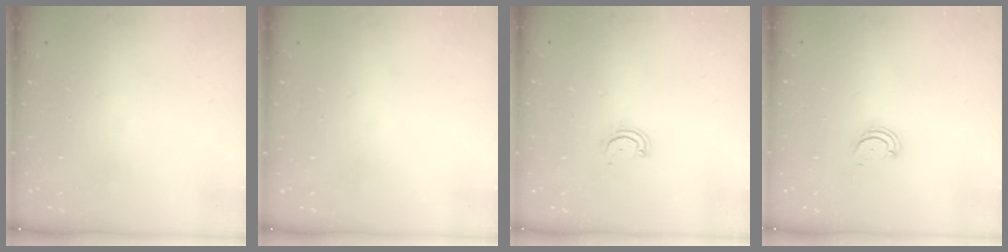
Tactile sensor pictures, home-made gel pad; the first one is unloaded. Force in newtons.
{"total": 0.0}
{"total": 3.4, "press": 3.4, "slide": 0.2}
{"total": 2.6, "press": 2.5, "slide": 0.5}